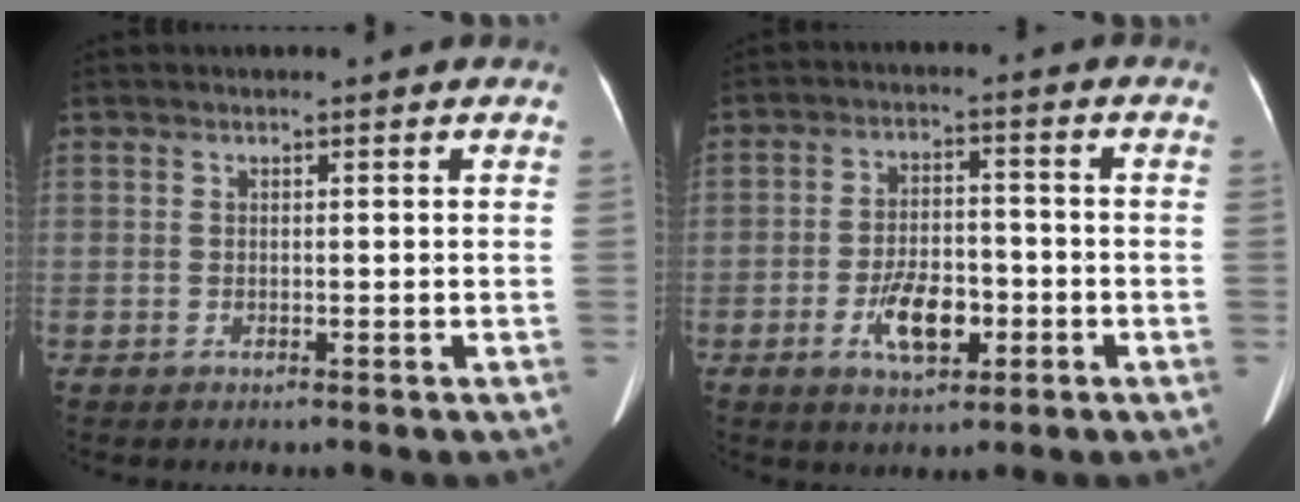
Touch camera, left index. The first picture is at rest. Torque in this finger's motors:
{"motor_torque": [0.19, 0.08, 0.15, 0.10]}